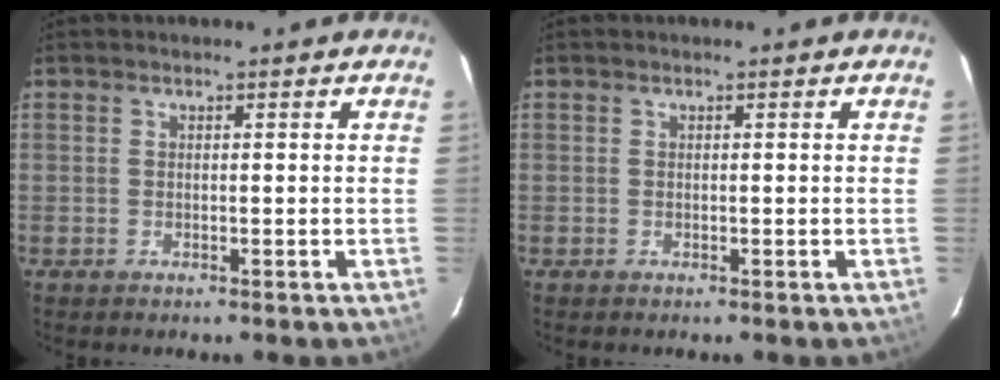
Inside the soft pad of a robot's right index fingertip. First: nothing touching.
{"total": 0.0}